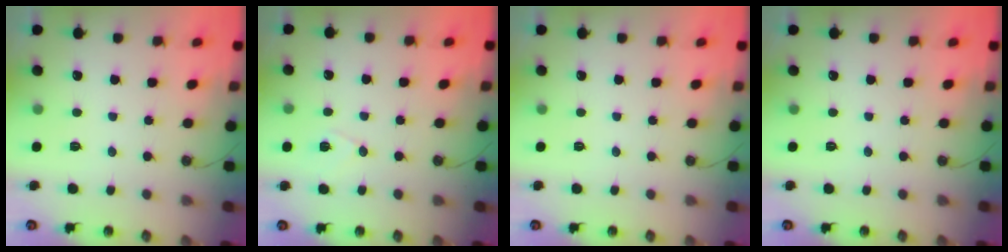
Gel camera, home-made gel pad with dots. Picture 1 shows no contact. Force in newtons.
{"total": 6.8, "press": 6.6, "slide": 1.8}
{"total": 0.0}
{"total": 0.0}